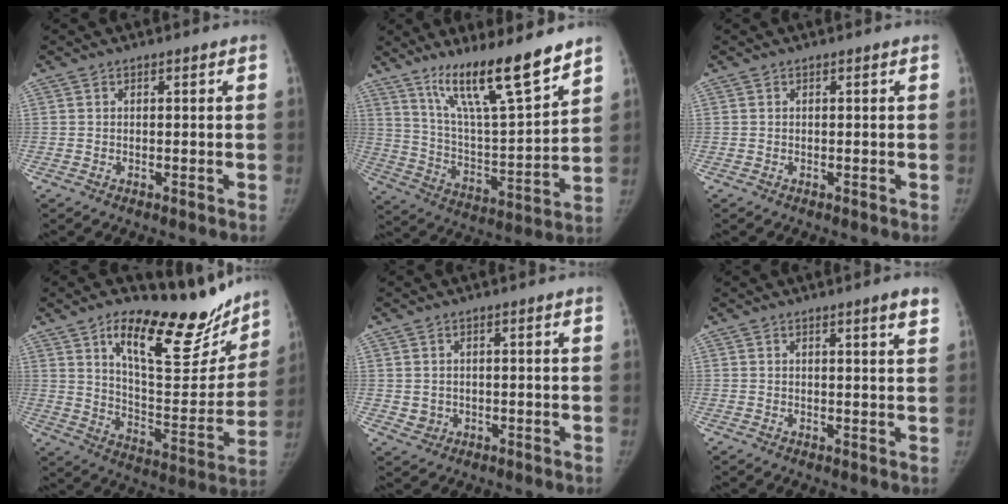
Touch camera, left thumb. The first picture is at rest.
{"total": 18.0, "force": [13.3, 2.8, 11.8], "torque": [-0.173, -0.083, 0.237]}
{"total": 0.0}
{"total": 23.1, "force": [16.5, 8.6, 13.8], "torque": [-0.138, -0.097, 0.255]}
{"total": 2.2, "force": [0.1, 2.1, 0.7], "torque": [-0.008, -0.001, 0.010]}
{"total": 3.1, "force": [2.1, 0.1, 2.3], "torque": [-0.029, -0.012, 0.028]}